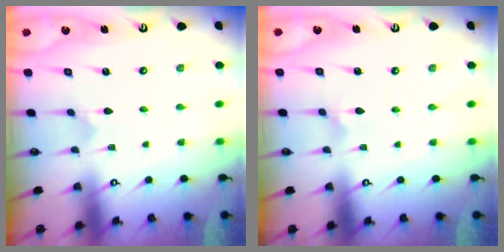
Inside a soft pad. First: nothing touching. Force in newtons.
{"total": 1.8, "press": 1.8, "slide": 0.1}